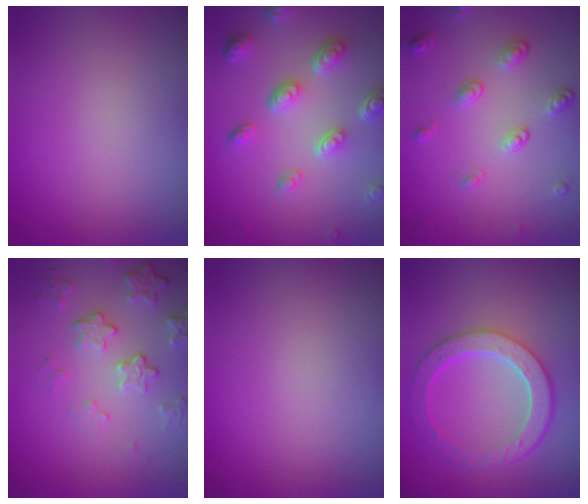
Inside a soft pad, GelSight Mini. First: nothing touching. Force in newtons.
{"total": 4.8, "press": 3.7, "slide": 3.0}
{"total": 2.6, "press": 1.7, "slide": 2.0}
{"total": 4.2, "press": 3.1, "slide": 2.8}
{"total": 0.0}
{"total": 6.0, "press": 4.5, "slide": 4.0}